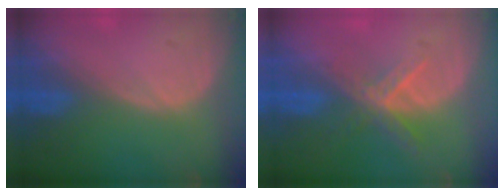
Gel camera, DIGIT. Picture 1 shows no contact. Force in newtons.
{"total": 5.6, "press": 4.9, "slide": 2.7}